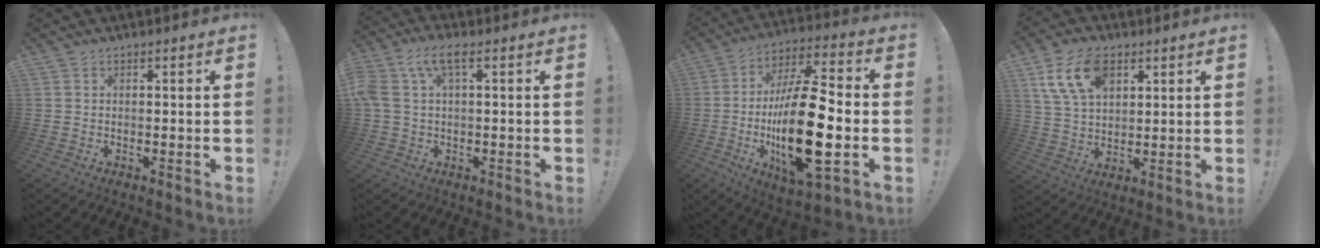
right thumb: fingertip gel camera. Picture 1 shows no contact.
{"total": 8.0, "force": [2.3, 3.5, 6.8], "torque": [-0.144, 0.002, 0.046]}
{"total": 25.6, "force": [-3.7, 9.4, 23.5], "torque": [-0.441, -0.001, -0.062]}
{"total": 13.6, "force": [6.4, 8.5, 8.6], "torque": [-0.161, -0.008, 0.123]}